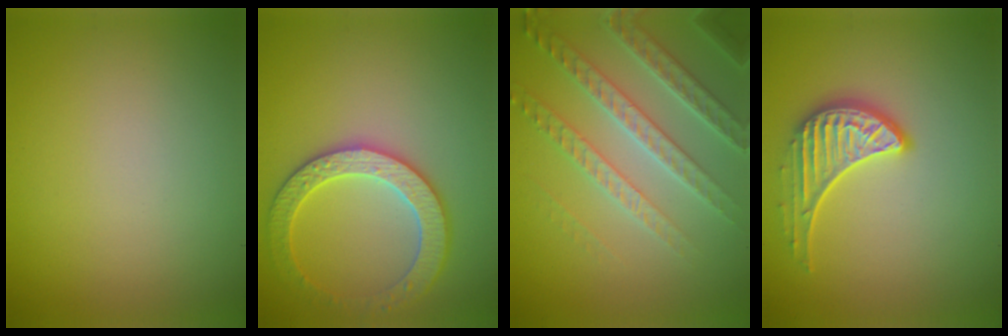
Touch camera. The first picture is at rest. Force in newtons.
{"total": 3.9, "press": 3.9, "slide": 0.6}
{"total": 4.5, "press": 4.4, "slide": 1.1}
{"total": 3.5, "press": 3.0, "slide": 1.8}